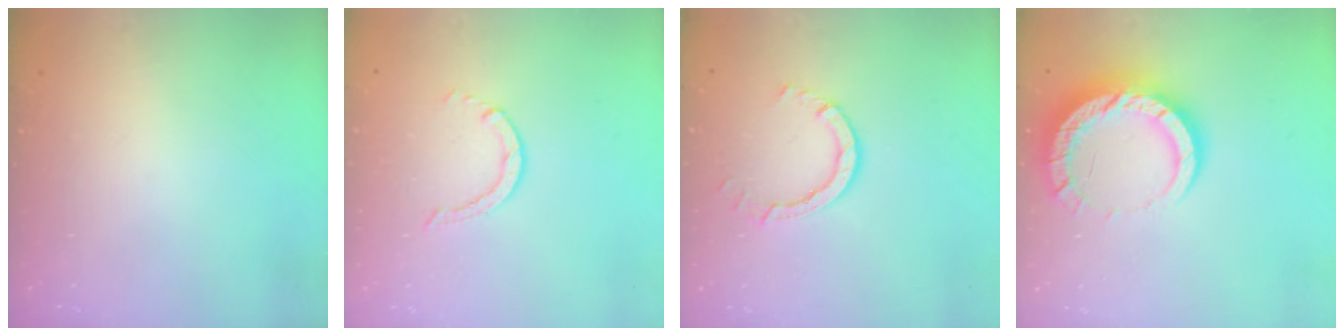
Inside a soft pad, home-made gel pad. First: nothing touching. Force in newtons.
{"total": 0.6, "press": 0.6, "slide": 0.1}
{"total": 5.9, "press": 5.9, "slide": 0.5}
{"total": 14.0, "press": 14.0, "slide": 1.3}